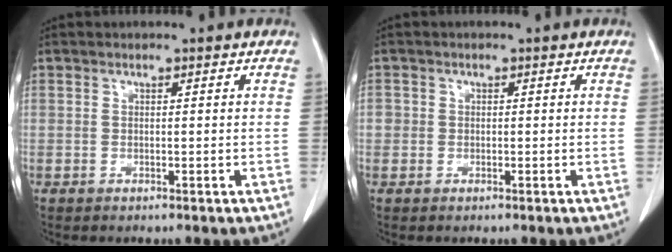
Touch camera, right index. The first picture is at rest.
{"total": 1.4, "force": [0.0, 1.4, 0.2], "torque": [0.008, 0.005, -0.002]}